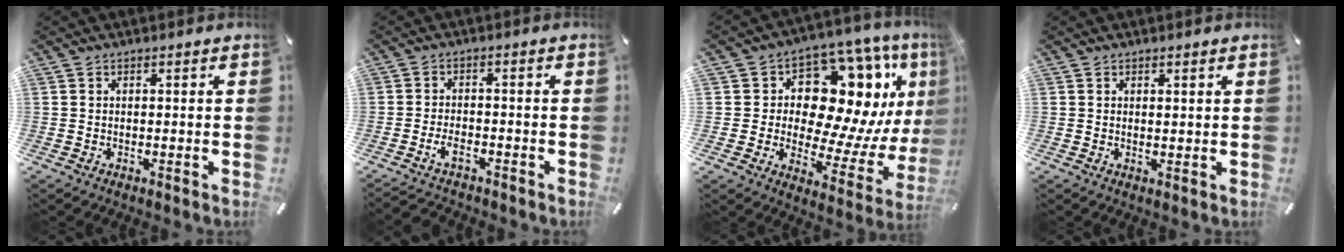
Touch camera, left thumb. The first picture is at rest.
{"total": 4.1, "force": [-3.0, 1.8, 2.3], "torque": [-0.048, 0.012, -0.059]}
{"total": 16.8, "force": [6.7, 11.0, 10.8], "torque": [-0.147, -0.070, 0.110]}
{"total": 0.8, "force": [0.7, 0.2, 0.3], "torque": [-0.005, -0.001, 0.013]}